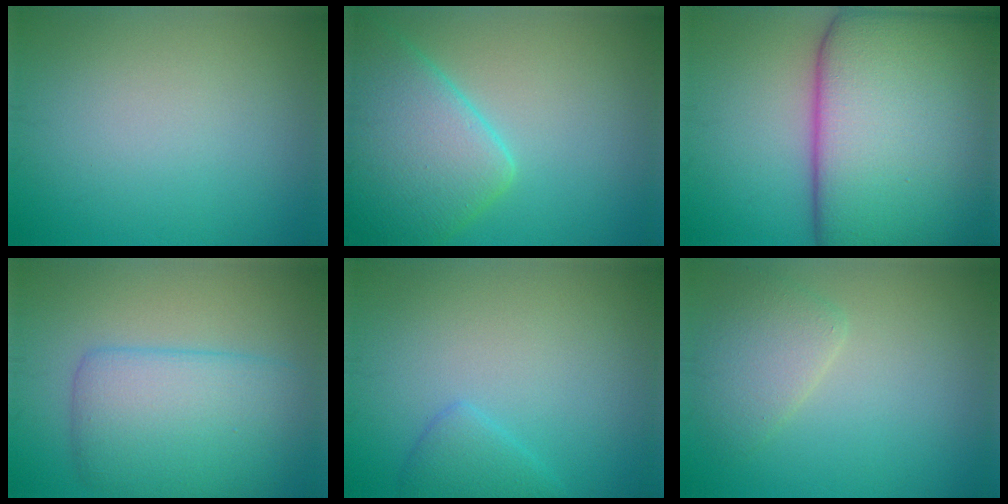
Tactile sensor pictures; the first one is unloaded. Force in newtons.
{"total": 8.5, "press": 8.5, "slide": 0.5}
{"total": 23.4, "press": 23.4, "slide": 0.7}
{"total": 6.8, "press": 6.8, "slide": 0.0}
{"total": 2.0, "press": 2.0, "slide": 0.1}
{"total": 2.9, "press": 2.9, "slide": 0.2}